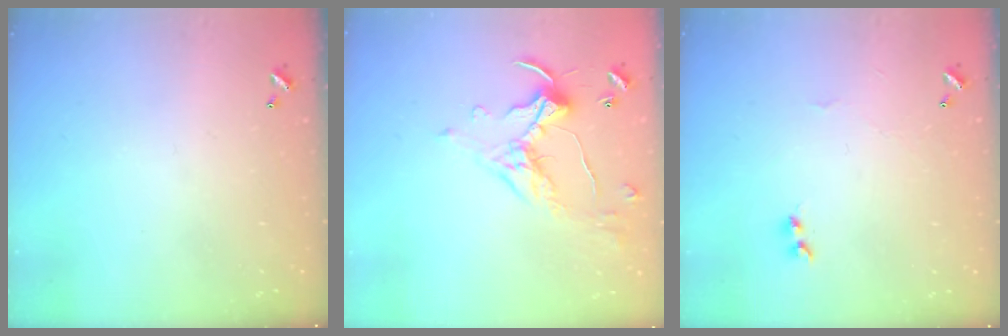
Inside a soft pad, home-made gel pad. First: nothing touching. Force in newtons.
{"total": 1.1, "press": 1.1, "slide": 0.1}
{"total": 2.0, "press": 1.9, "slide": 0.6}